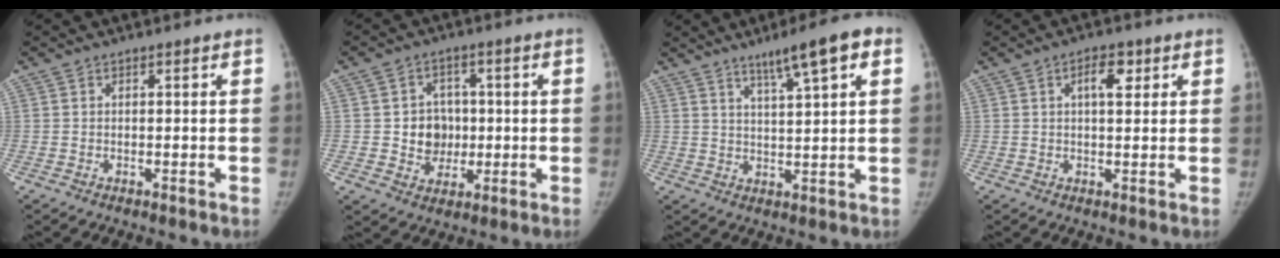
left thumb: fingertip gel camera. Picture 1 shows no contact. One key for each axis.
{"total": 7.2, "fx": -0.1, "fy": 6.6, "fz": 3.0, "tx": -0.003, "ty": 0.008, "tz": 0.001}
{"total": 8.8, "fx": 4.8, "fy": 1.1, "fz": 7.2, "tx": -0.109, "ty": -0.012, "tz": 0.076}
{"total": 4.5, "fx": 1.8, "fy": 2.2, "fz": 3.6, "tx": -0.043, "ty": -0.004, "tz": 0.024}